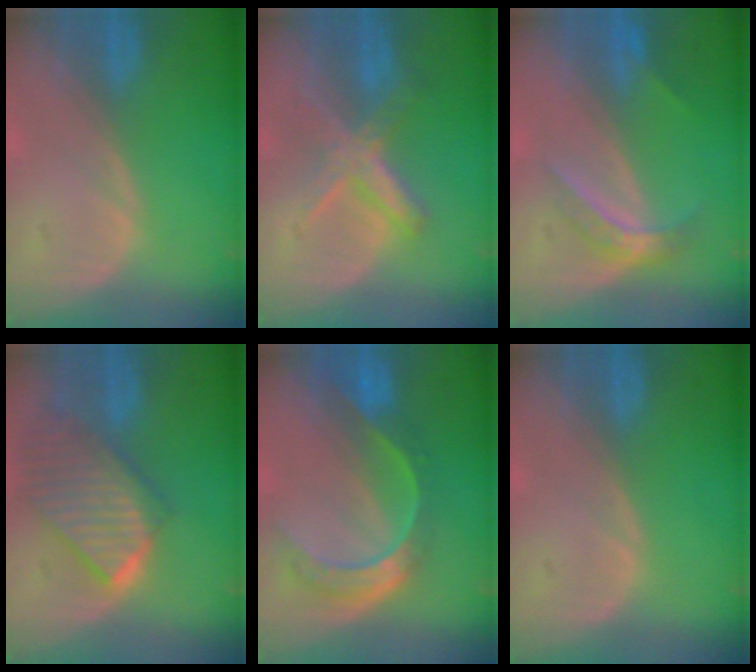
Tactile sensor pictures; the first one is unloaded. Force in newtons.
{"total": 6.7, "press": 5.9, "slide": 3.2}
{"total": 4.5, "press": 4.0, "slide": 2.1}
{"total": 9.8, "press": 8.6, "slide": 4.8}
{"total": 8.1, "press": 6.8, "slide": 4.4}
{"total": 0.0}